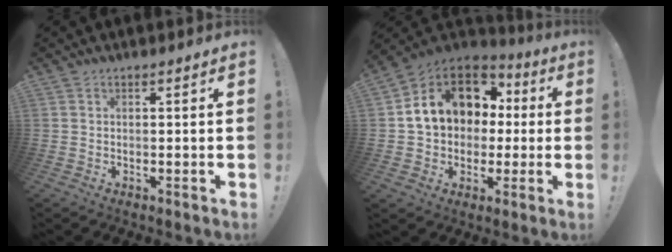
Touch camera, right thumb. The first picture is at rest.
{"total": 16.3, "force": [4.2, 12.9, 9.0], "torque": [-0.139, -0.002, 0.093]}